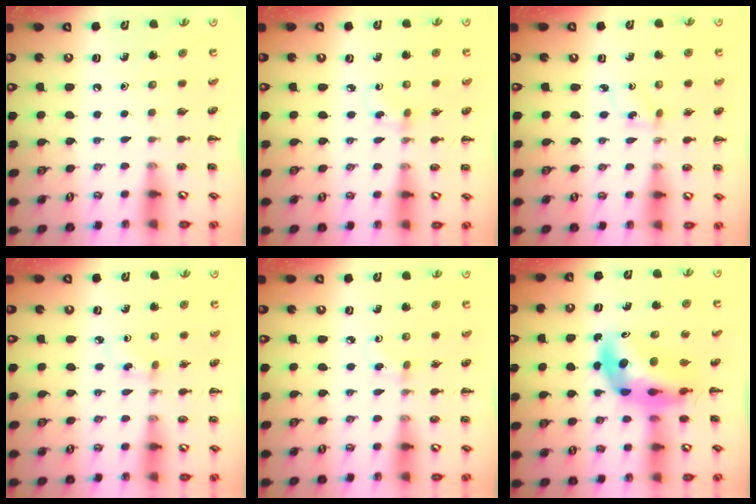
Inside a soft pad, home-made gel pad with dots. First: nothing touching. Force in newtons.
{"total": 2.2, "press": 2.0, "slide": 0.9}
{"total": 2.5, "press": 2.3, "slide": 1.0}
{"total": 2.9, "press": 2.7, "slide": 1.1}
{"total": 2.7, "press": 2.4, "slide": 1.1}
{"total": 10.7, "press": 10.1, "slide": 3.5}